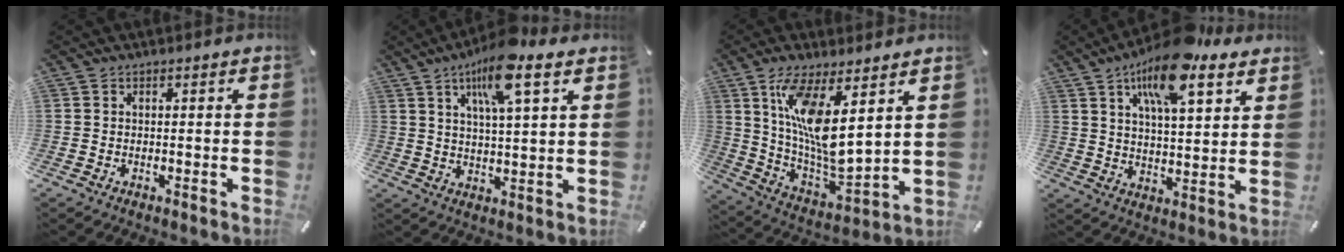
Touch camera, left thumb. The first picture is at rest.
{"total": 12.0, "force": [7.3, 2.7, 9.1], "torque": [-0.158, -0.017, 0.123]}
{"total": 14.8, "force": [7.3, 4.6, 12.1], "torque": [-0.251, -0.058, 0.123]}
{"total": 15.8, "force": [10.3, 5.7, 10.5], "torque": [-0.170, -0.039, 0.171]}